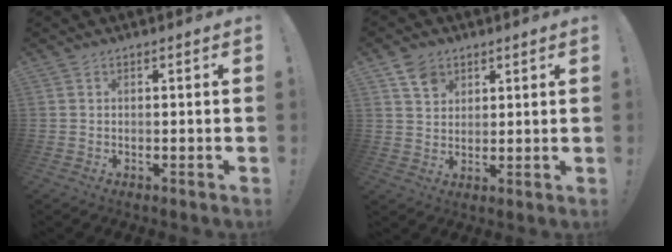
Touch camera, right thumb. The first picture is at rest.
{"total": 6.5, "force": [4.0, 4.6, 2.1], "torque": [-0.035, -0.015, 0.076]}